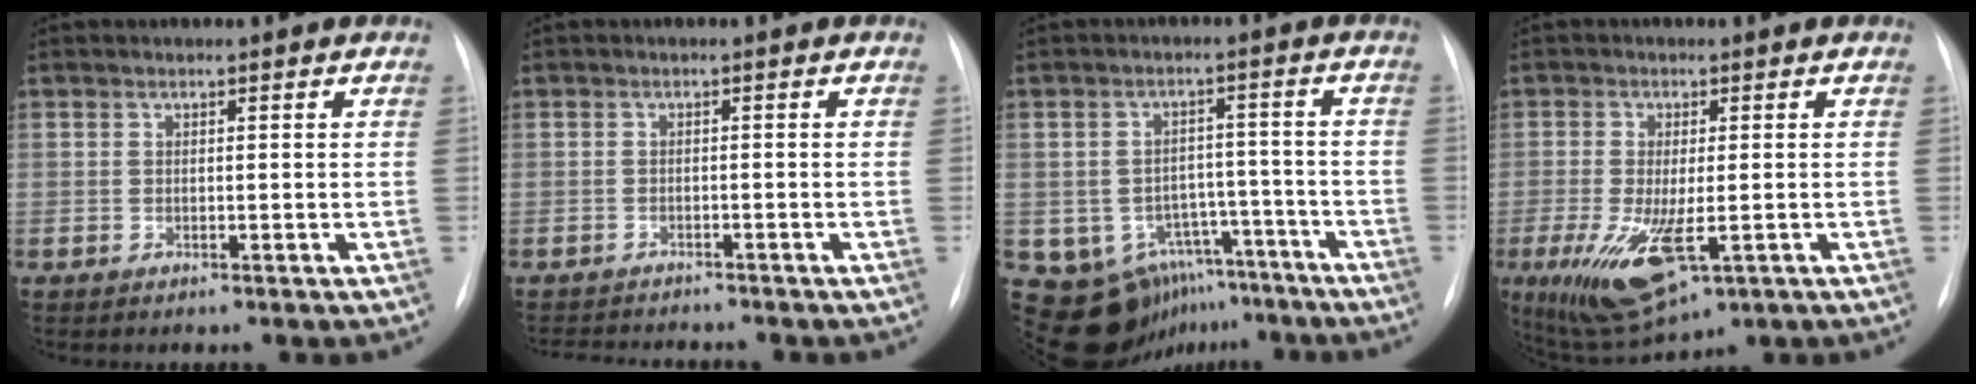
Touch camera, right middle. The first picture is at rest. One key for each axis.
{"total": 5.6, "fx": -5.5, "fy": 0.5, "fz": 1.2, "tx": -0.009, "ty": -0.006, "tz": -0.081}
{"total": 11.9, "fx": -7.7, "fy": 8.7, "fz": 2.6, "tx": -0.037, "ty": 0.045, "tz": -0.095}
{"total": 9.7, "fx": -3.5, "fy": 3.3, "fz": 8.5, "tx": -0.159, "ty": -0.026, "tz": -0.046}